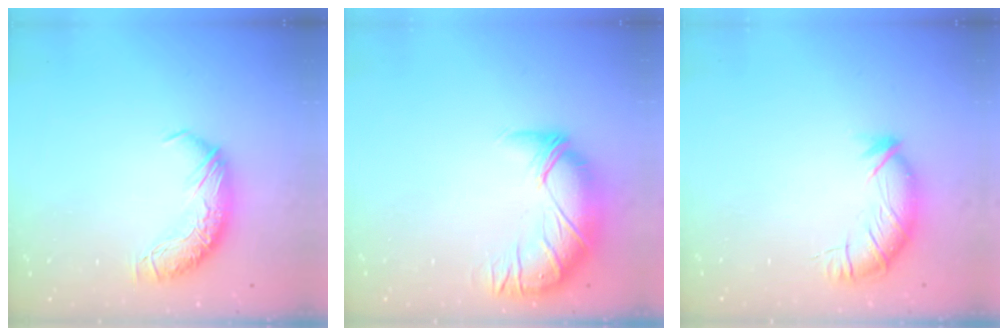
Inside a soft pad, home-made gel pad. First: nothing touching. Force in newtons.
{"total": 2.7, "press": 0.2, "slide": 2.7}
{"total": 3.5, "press": 3.4, "slide": 0.9}